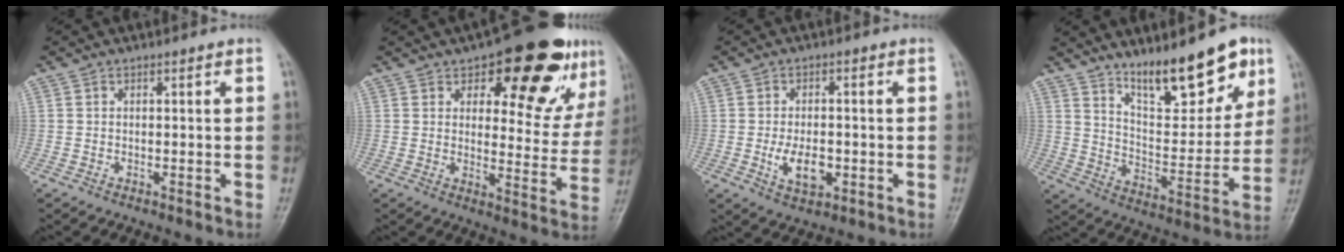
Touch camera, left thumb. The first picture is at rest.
{"total": 19.5, "force": [10.7, 8.5, 13.9], "torque": [-0.128, -0.034, 0.148]}
{"total": 6.6, "force": [-1.6, 4.0, 5.1], "torque": [-0.079, 0.001, -0.023]}
{"total": 16.7, "force": [11.3, 5.6, 11.0], "torque": [-0.118, -0.073, 0.190]}